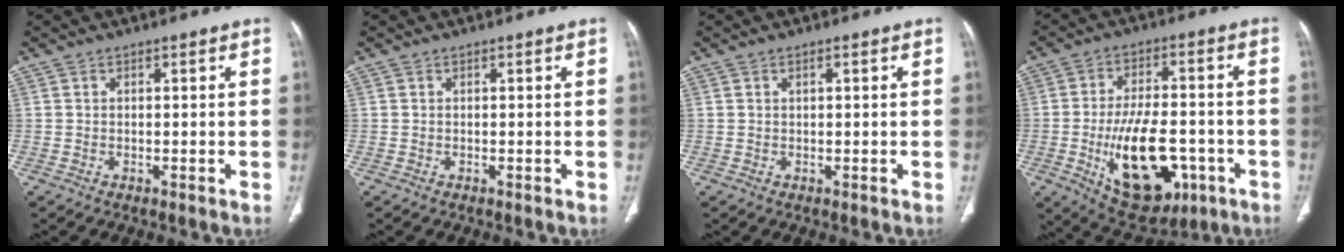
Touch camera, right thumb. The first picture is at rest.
{"total": 0.0}
{"total": 0.7, "force": [0.3, 0.3, 0.6], "torque": [-0.011, 0.002, 0.005]}
{"total": 18.6, "force": [-5.6, 9.6, 14.9], "torque": [-0.222, 0.016, -0.069]}